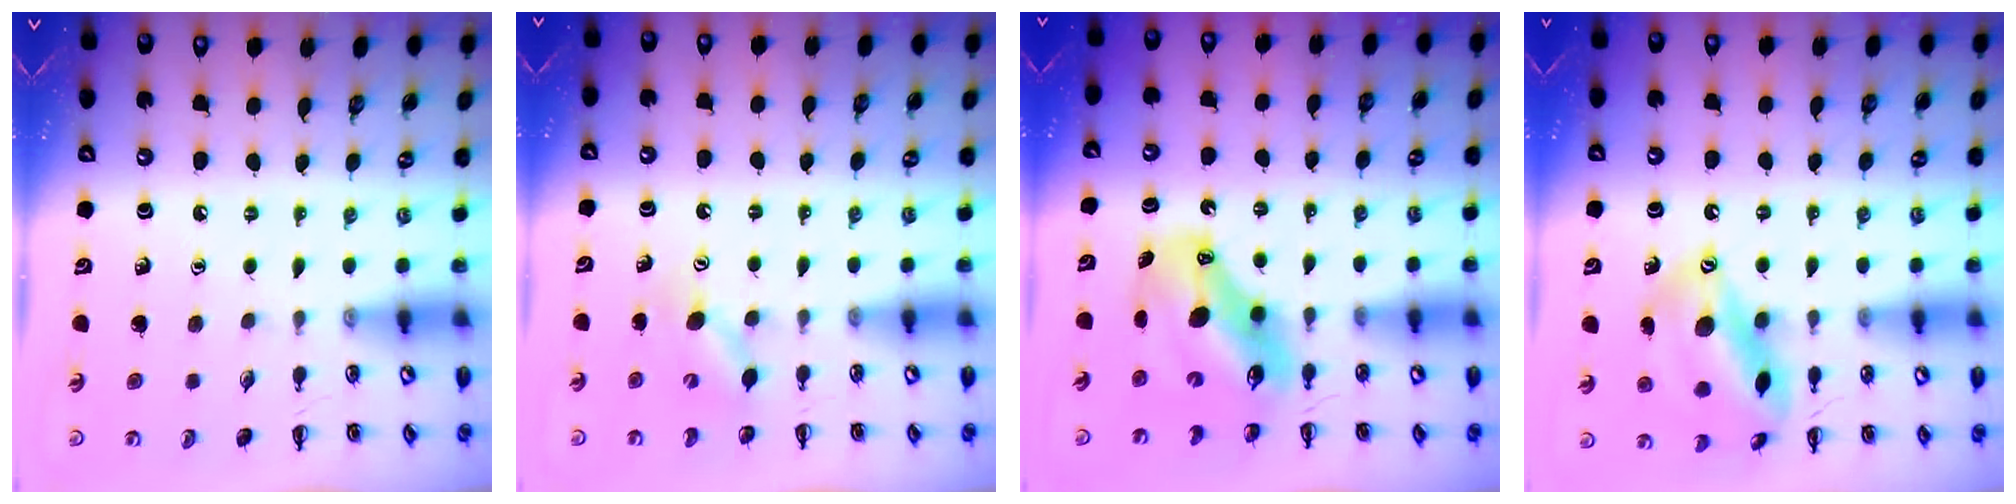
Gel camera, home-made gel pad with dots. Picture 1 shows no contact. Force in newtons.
{"total": 6.1, "press": 5.9, "slide": 1.4}
{"total": 10.2, "press": 9.9, "slide": 2.6}
{"total": 16.9, "press": 16.9, "slide": 0.9}